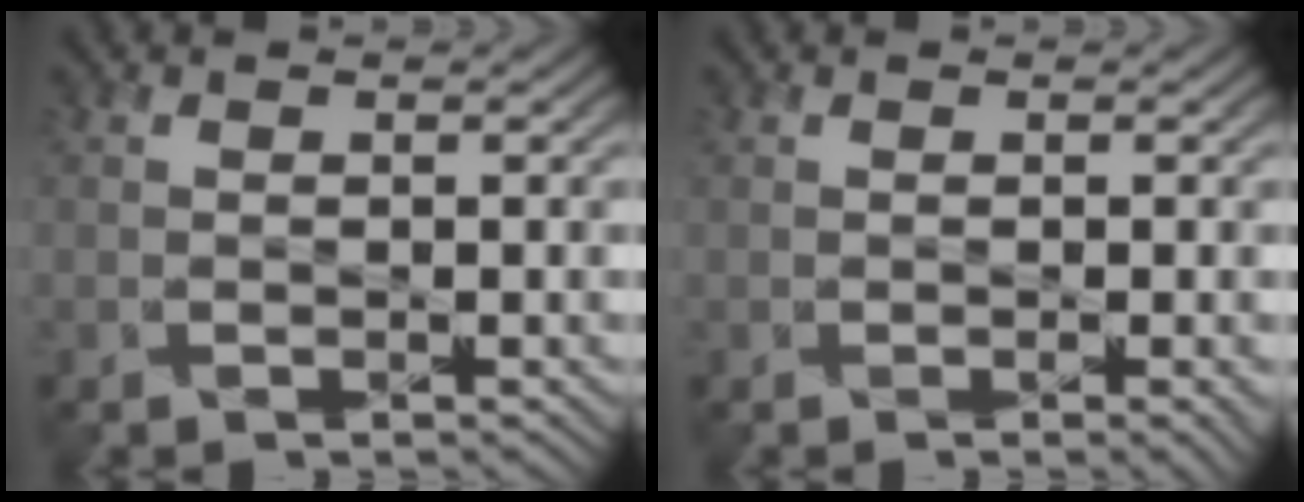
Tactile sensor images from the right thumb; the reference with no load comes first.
{"total": 2.1, "force": [-0.3, 0.6, 2.0], "torque": [-0.025, -0.001, -0.002]}